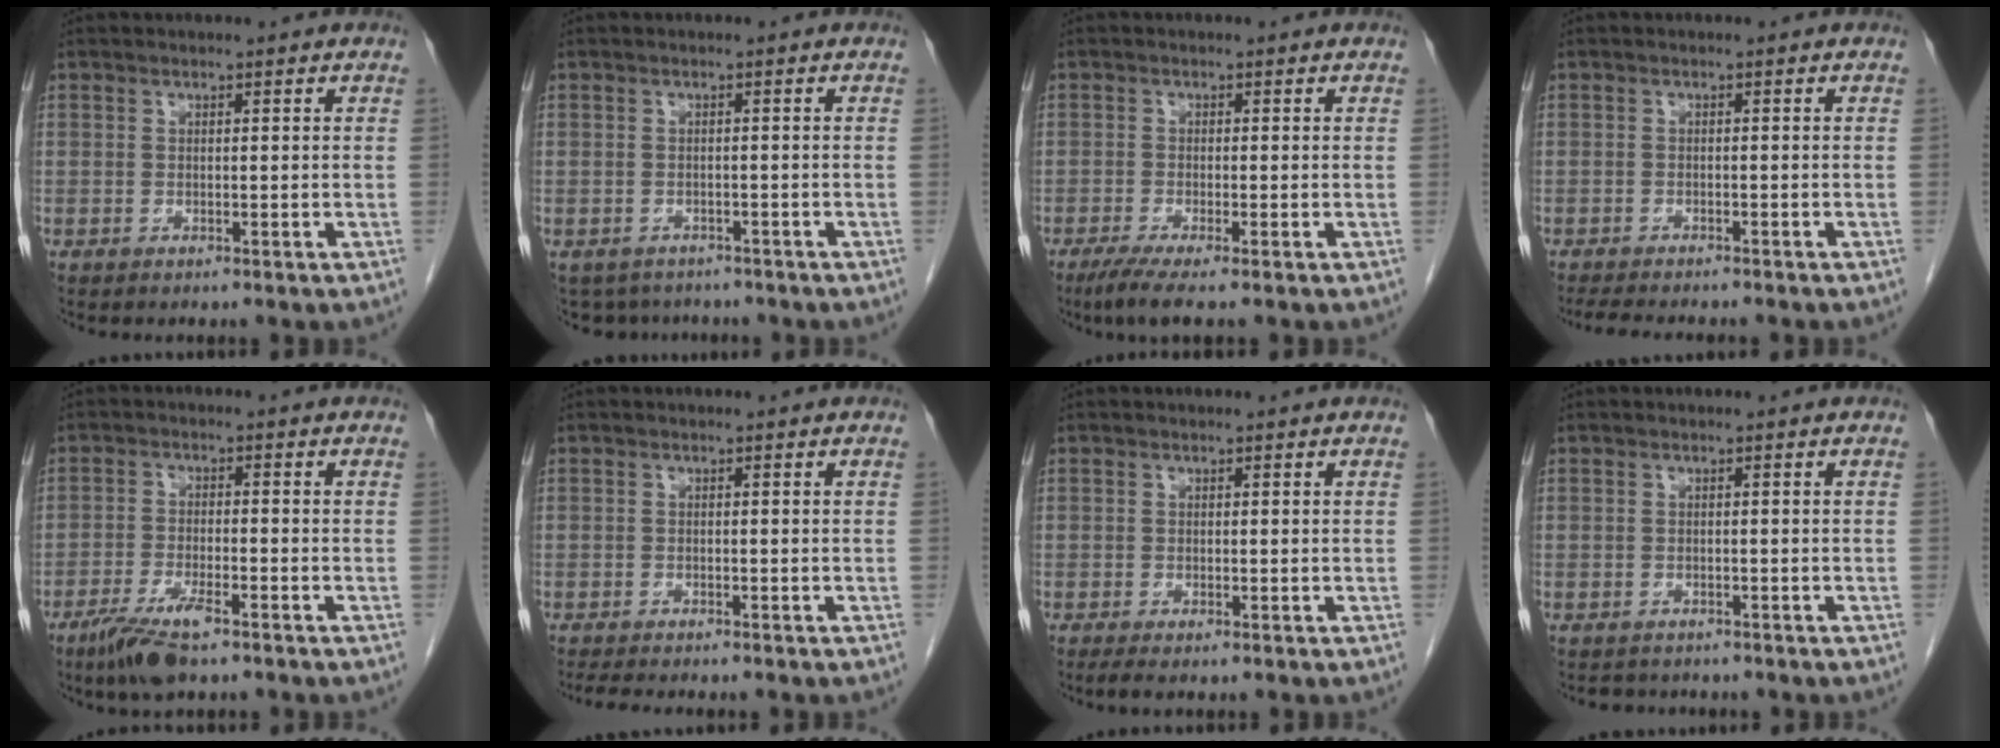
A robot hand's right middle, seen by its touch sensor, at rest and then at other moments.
{"total": 5.6, "force": [-4.7, 2.9, 0.7], "torque": [-0.004, 0.000, -0.060]}
{"total": 4.1, "force": [-2.8, 0.0, 3.0], "torque": [-0.059, -0.014, -0.053]}
{"total": 7.8, "force": [-6.9, 1.4, 3.5], "torque": [-0.050, -0.009, -0.099]}
{"total": 6.7, "force": [-4.6, 1.2, 4.8], "torque": [-0.099, -0.013, -0.080]}
{"total": 4.7, "force": [-4.0, 0.7, 2.3], "torque": [-0.033, -0.010, -0.059]}
{"total": 1.4, "force": [-1.0, 0.1, 1.0], "torque": [-0.023, -0.007, -0.018]}
{"total": 2.5, "force": [-2.3, 1.1, 0.1], "torque": [-0.007, -0.003, -0.031]}